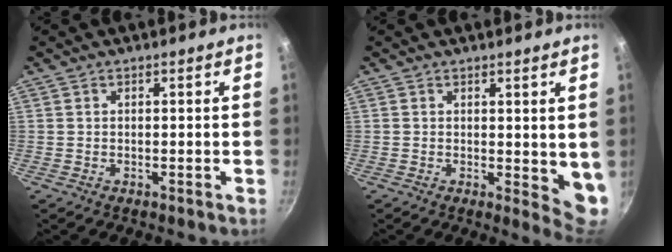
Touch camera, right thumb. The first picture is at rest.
{"total": 5.6, "force": [1.2, 2.5, 4.8], "torque": [-0.057, -0.016, 0.018]}